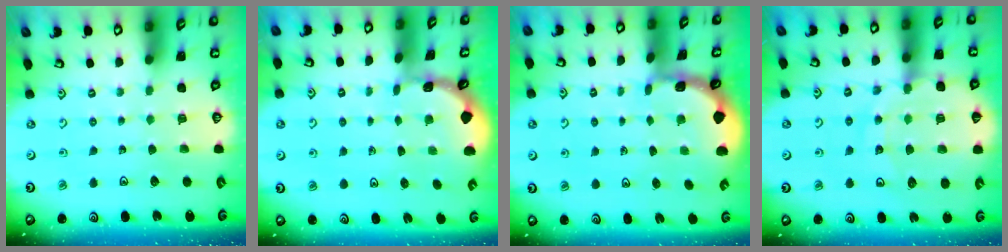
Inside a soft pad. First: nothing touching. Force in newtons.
{"total": 0.5, "press": 0.5, "slide": 0.2}
{"total": 1.5, "press": 1.5, "slide": 0.2}
{"total": 15.2, "press": 14.8, "slide": 3.4}